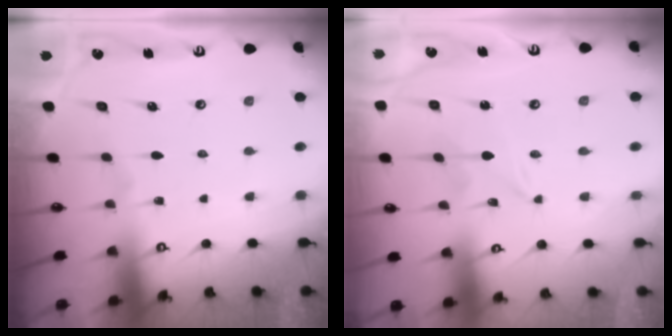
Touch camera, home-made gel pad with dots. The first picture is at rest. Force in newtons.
{"total": 0.0}